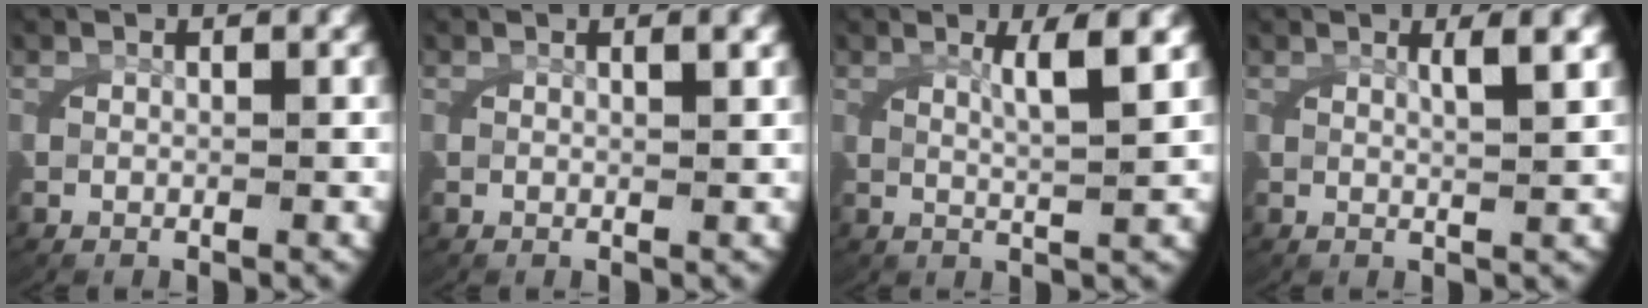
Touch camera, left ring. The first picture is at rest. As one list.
[{"total": 0.8, "force": [0.4, -0.1, 0.7], "torque": [-0.016, -0.002, 0.010]}, {"total": 3.3, "force": [1.5, -0.2, 2.9], "torque": [-0.052, -0.004, 0.031]}, {"total": 2.2, "force": [1.0, -0.3, 1.9], "torque": [-0.036, -0.005, 0.023]}]